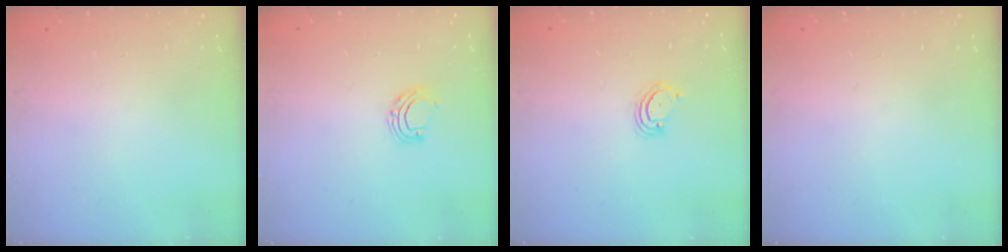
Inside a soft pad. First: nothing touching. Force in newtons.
{"total": 6.6, "press": 6.5, "slide": 0.7}
{"total": 3.8, "press": 3.8, "slide": 0.5}
{"total": 0.0}